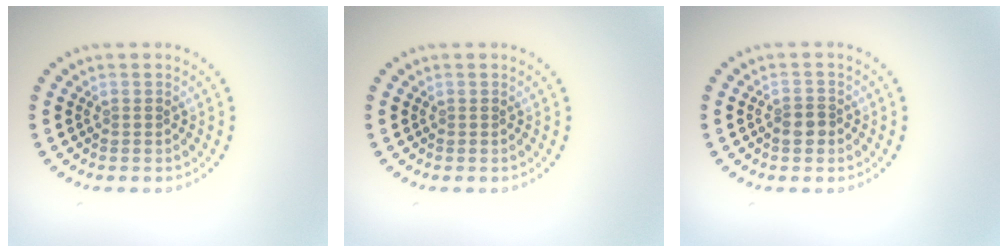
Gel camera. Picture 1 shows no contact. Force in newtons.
{"total": 0.0}
{"total": 1.6, "press": 1.5, "slide": 0.6}